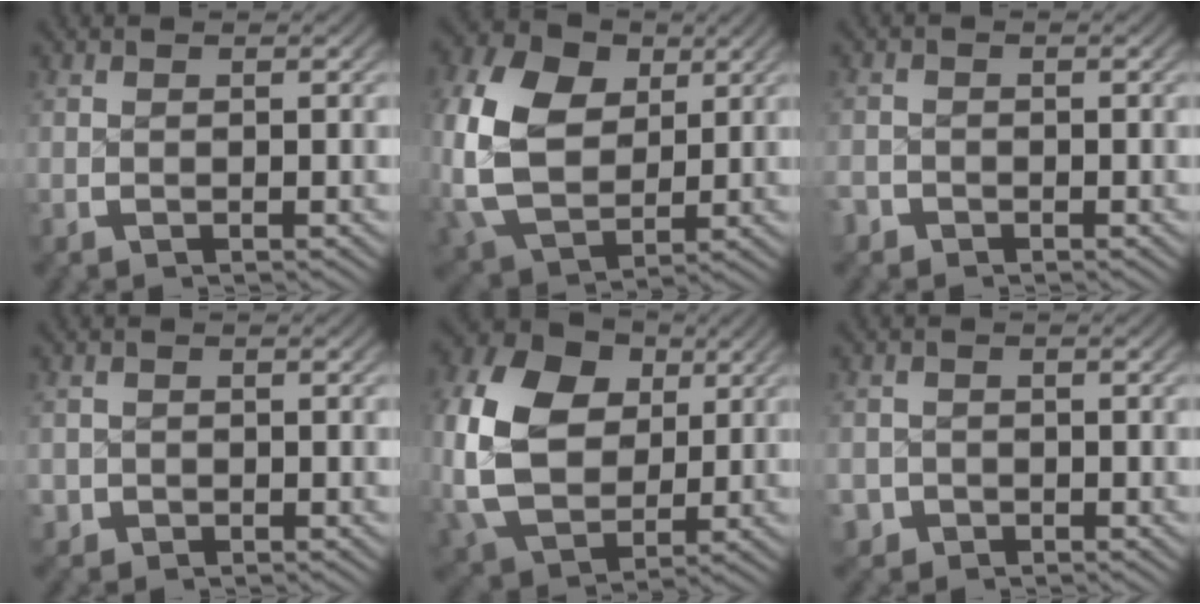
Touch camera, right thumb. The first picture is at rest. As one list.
[{"total": 12.4, "force": [1.1, 9.3, 8.2], "torque": [-0.215, -0.045, 0.038]}, {"total": 1.4, "force": [-1.0, 1.0, 0.1], "torque": [-0.003, -0.001, -0.023]}, {"total": 1.9, "force": [-0.9, 1.7, 0.2], "torque": [-0.008, -0.010, -0.014]}, {"total": 15.5, "force": [1.5, 11.8, 9.9], "torque": [-0.248, -0.042, 0.042]}, {"total": 2.9, "force": [-1.7, 2.3, 0.2], "torque": [-0.011, -0.016, -0.027]}]